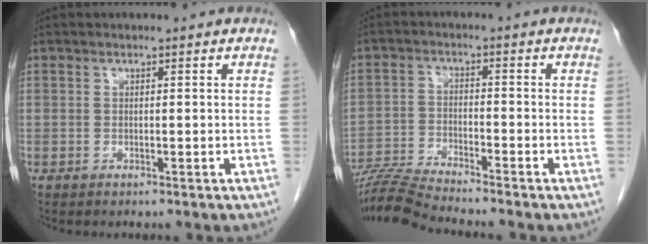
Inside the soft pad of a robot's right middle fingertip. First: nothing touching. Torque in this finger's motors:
{"motor_torque": [-0.18, -0.18, -0.03, 0.05]}